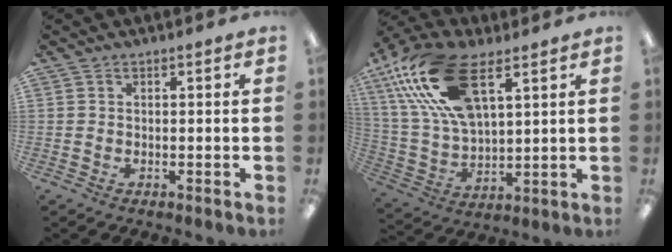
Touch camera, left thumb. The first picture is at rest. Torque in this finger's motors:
{"motor_torque": [0.11, 0.96, 1.38, -1.38, 0.22]}